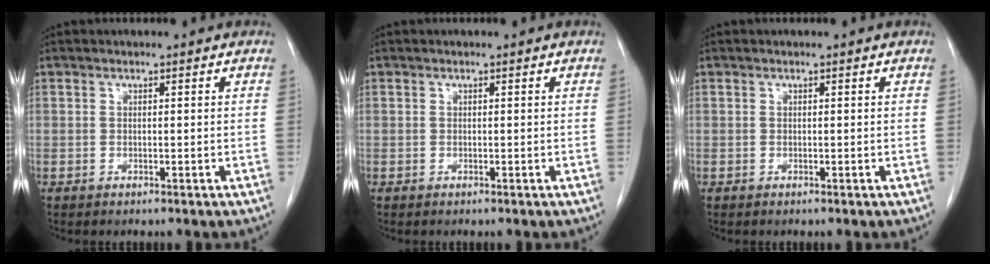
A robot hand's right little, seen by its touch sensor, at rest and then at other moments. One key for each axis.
{"total": 0.0}
{"total": 0.0}